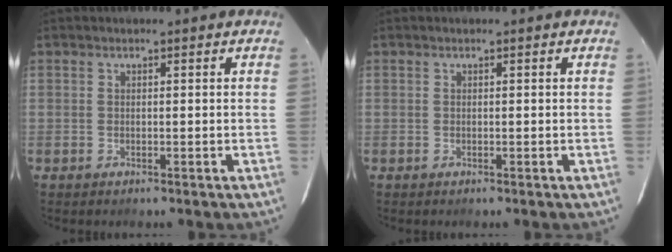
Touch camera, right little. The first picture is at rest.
{"total": 0.0}